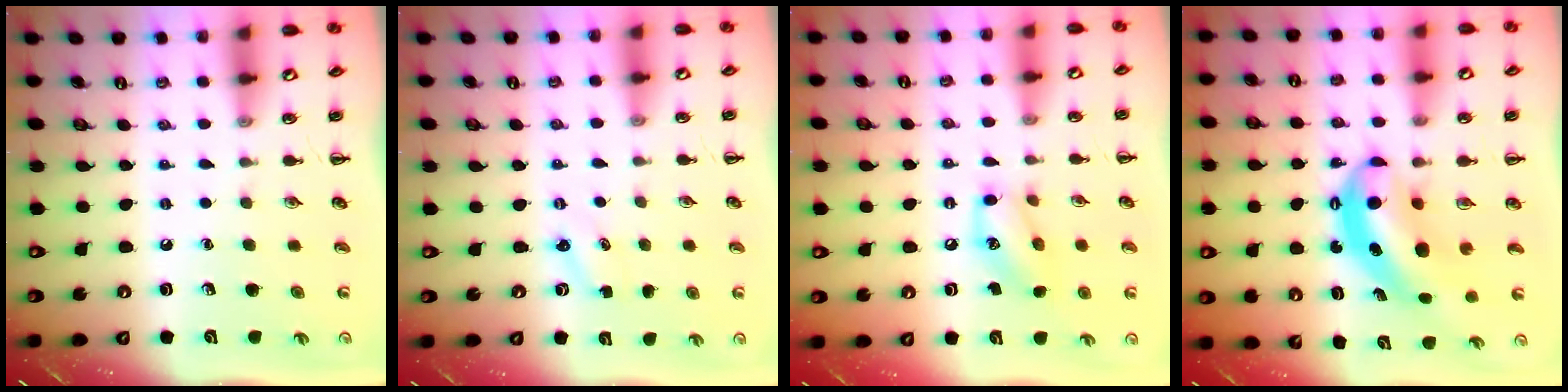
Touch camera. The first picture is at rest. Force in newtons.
{"total": 1.6, "press": 1.5, "slide": 0.5}
{"total": 11.1, "press": 11.0, "slide": 1.4}
{"total": 7.2, "press": 7.0, "slide": 1.5}